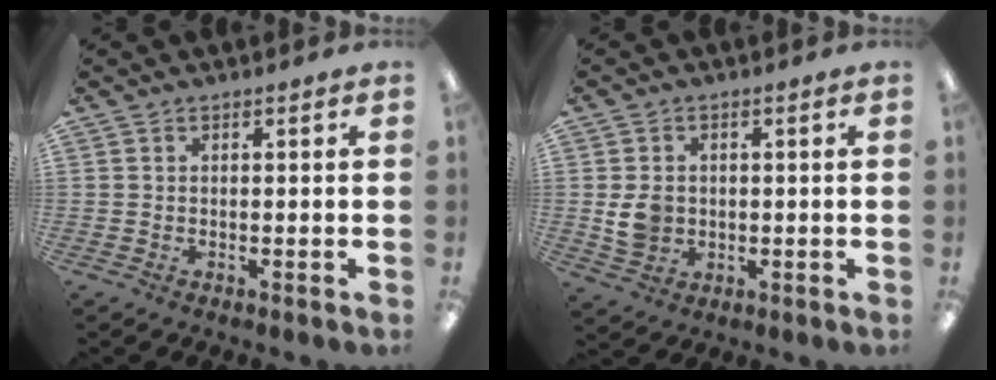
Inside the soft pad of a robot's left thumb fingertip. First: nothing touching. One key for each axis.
{"total": 5.4, "fx": -0.1, "fy": 4.6, "fz": 2.9, "tx": -0.044, "ty": 0.003, "tz": -0.002}